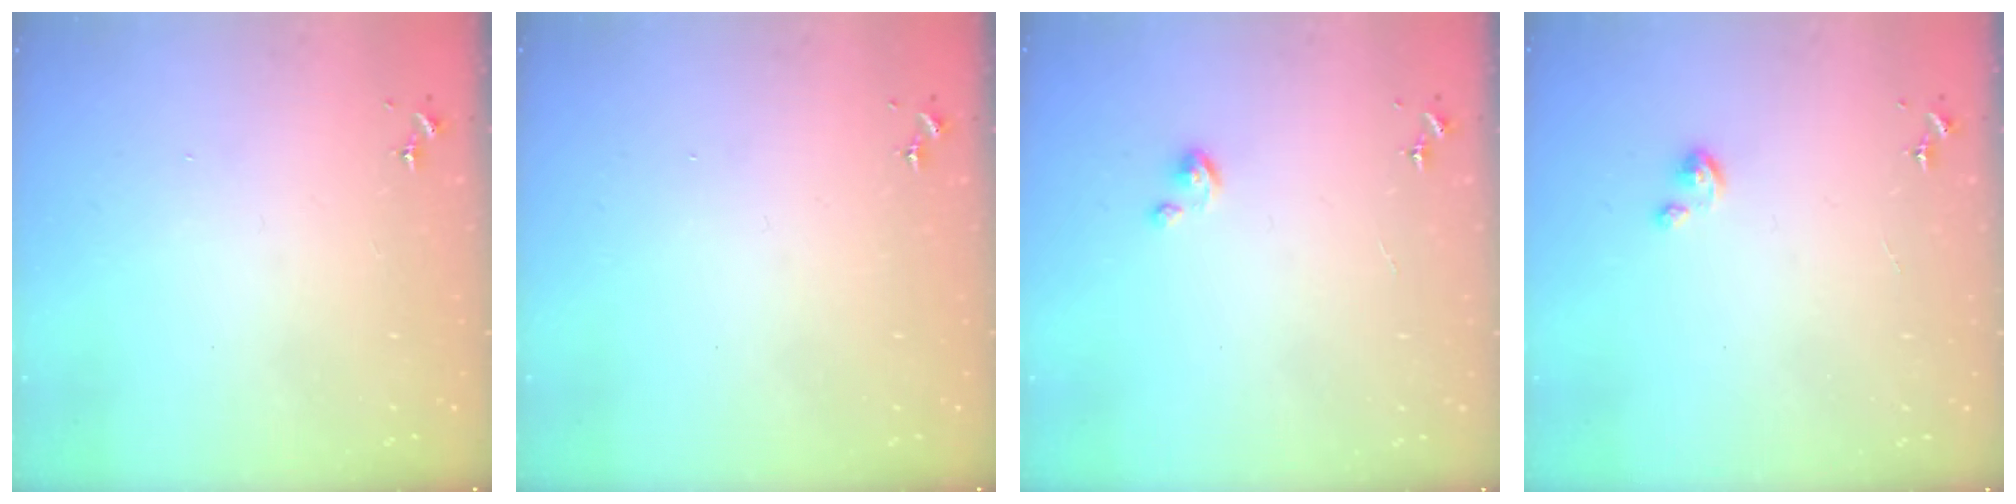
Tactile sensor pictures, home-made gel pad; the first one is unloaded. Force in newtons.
{"total": 0.0}
{"total": 3.3, "press": 3.3, "slide": 0.2}
{"total": 2.9, "press": 2.9, "slide": 0.2}